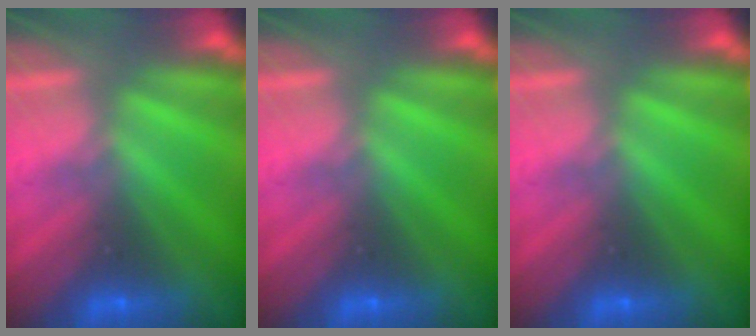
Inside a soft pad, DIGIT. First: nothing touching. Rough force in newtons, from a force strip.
{"total": 0.0}
{"total": 0.0}